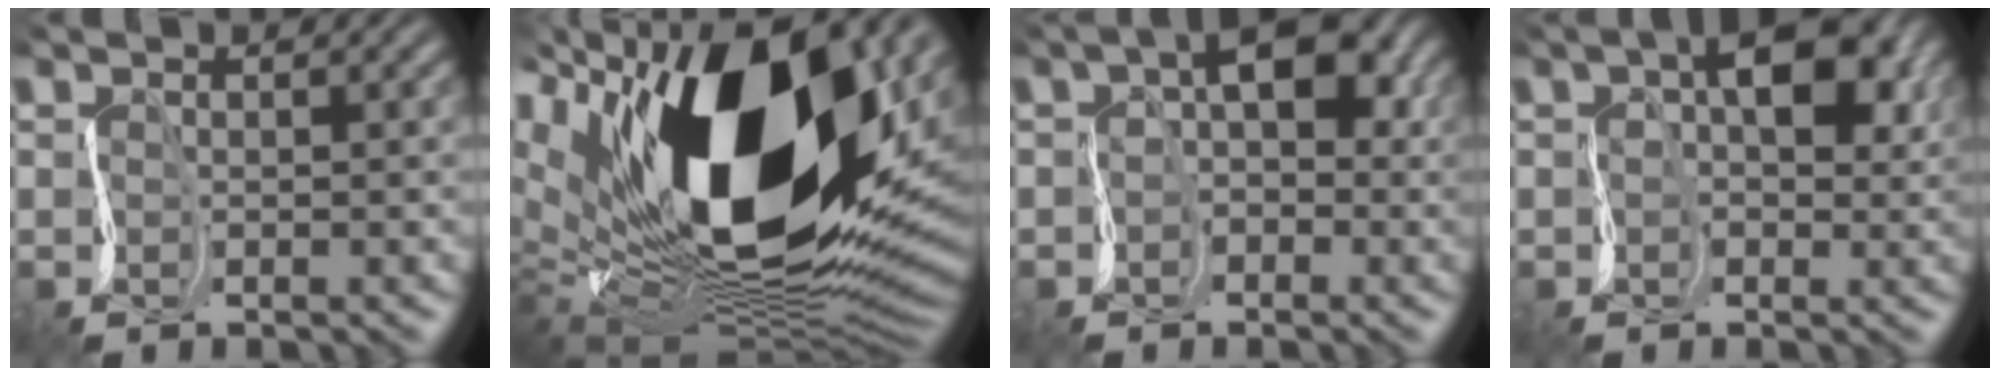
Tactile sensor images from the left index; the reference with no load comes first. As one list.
[{"total": 18.5, "force": [6.3, 10.4, 13.9], "torque": [-0.278, -0.004, 0.130]}, {"total": 4.9, "force": [0.8, 2.4, 4.2], "torque": [-0.064, 0.028, 0.010]}, {"total": 5.6, "force": [1.9, 2.4, 4.7], "torque": [-0.076, 0.023, 0.027]}]